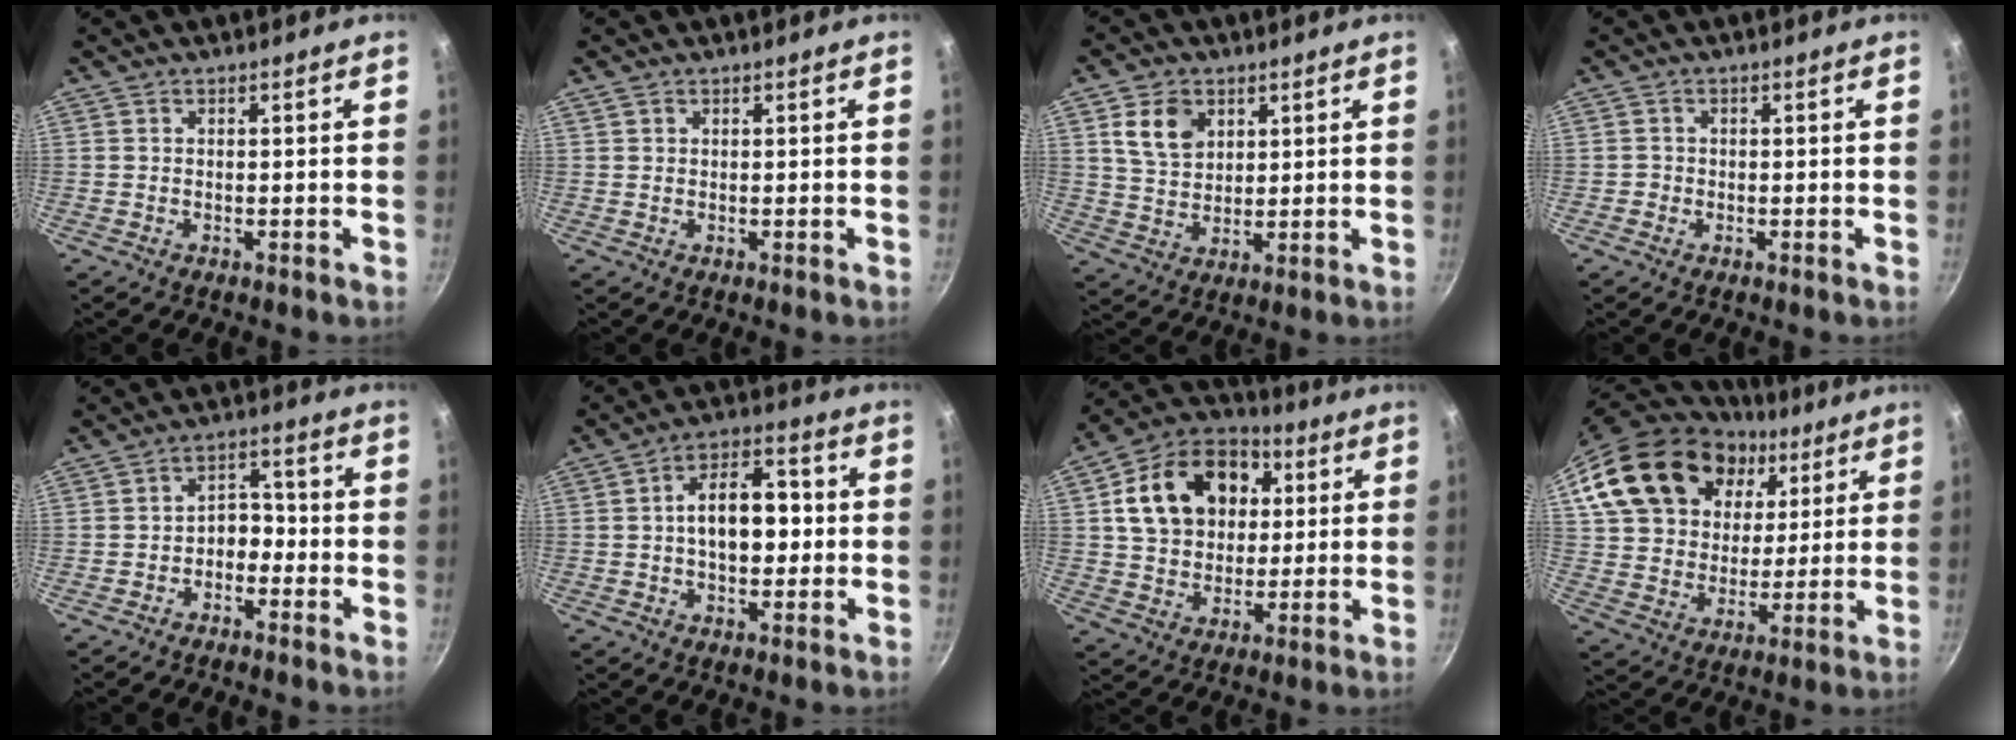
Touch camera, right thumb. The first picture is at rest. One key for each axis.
{"total": 0.7, "fx": 0.5, "fy": 0.5, "fz": 0.2, "tx": -0.003, "ty": 0.000, "tz": 0.007}
{"total": 8.0, "fx": 3.3, "fy": 5.7, "fz": 4.7, "tx": -0.065, "ty": -0.013, "tz": 0.065}
{"total": 0.9, "fx": -0.3, "fy": 0.8, "fz": 0.1, "tx": 0.001, "ty": 0.003, "tz": -0.006}
{"total": 4.7, "fx": -1.8, "fy": 3.4, "fz": 2.7, "tx": -0.007, "ty": 0.032, "tz": -0.036}
{"total": 11.7, "fx": 0.1, "fy": 7.2, "fz": 9.3, "tx": -0.104, "ty": 0.025, "tz": -0.009}
{"total": 19.0, "fx": 4.6, "fy": 14.4, "fz": 11.5, "tx": -0.169, "ty": 0.020, "tz": 0.070}
{"total": 25.7, "fx": 11.6, "fy": 18.0, "fz": 14.2, "tx": -0.250, "ty": 0.000, "tz": 0.211}